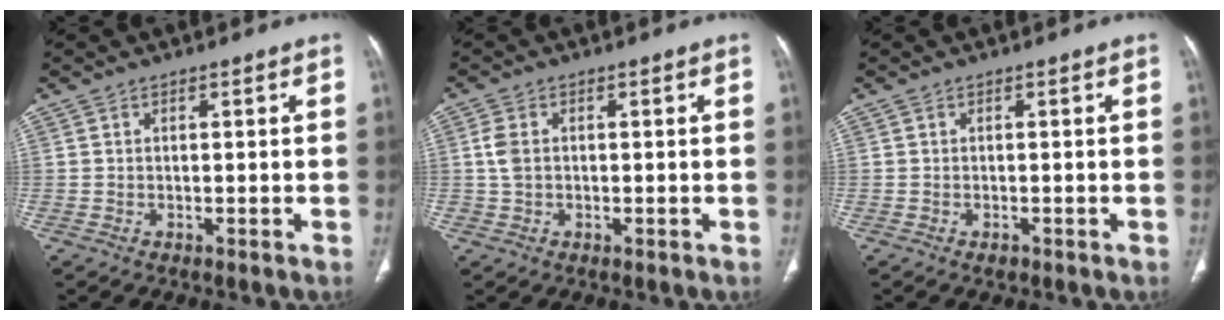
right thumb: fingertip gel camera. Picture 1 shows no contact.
{"total": 3.0, "force": [0.2, 2.2, 2.0], "torque": [-0.046, 0.005, 0.000]}
{"total": 0.8, "force": [-0.5, 0.6, 0.3], "torque": [-0.004, 0.001, -0.005]}